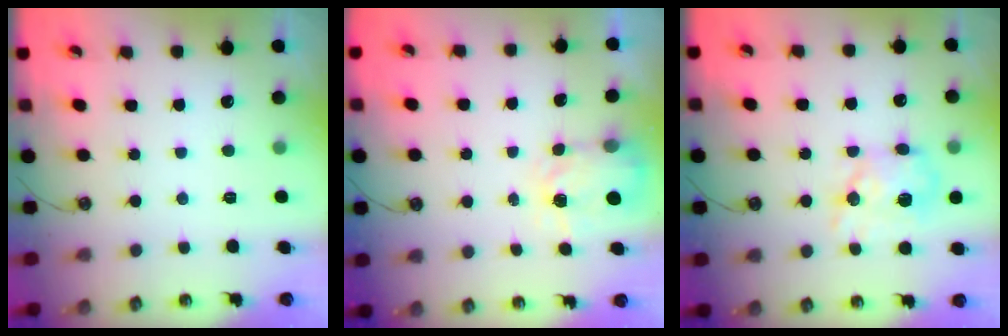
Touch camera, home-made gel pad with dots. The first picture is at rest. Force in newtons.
{"total": 4.0, "press": 3.9, "slide": 0.7}
{"total": 11.9, "press": 11.9, "slide": 0.2}